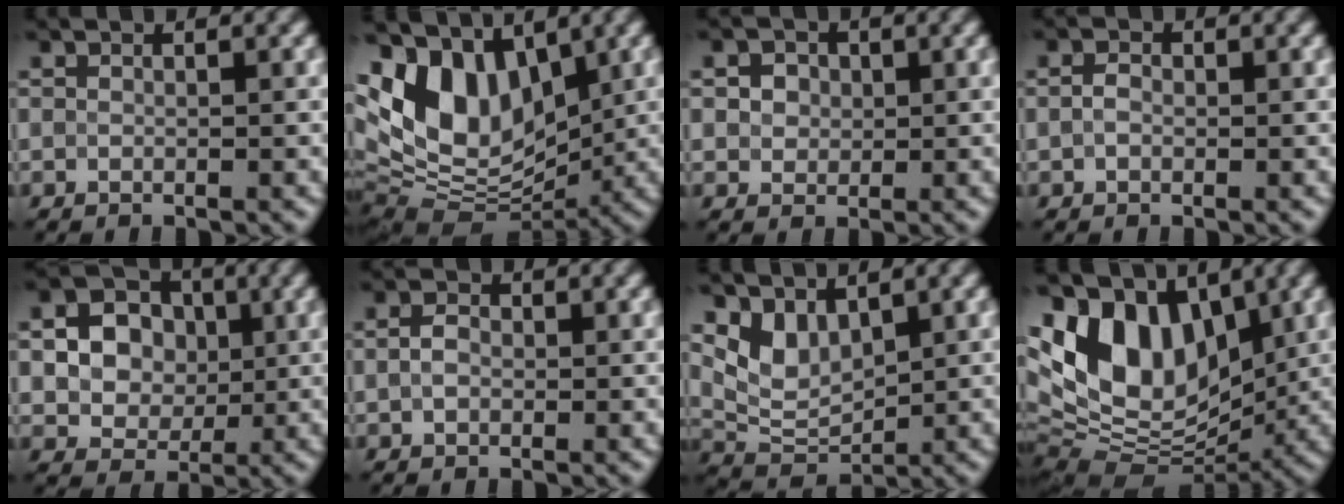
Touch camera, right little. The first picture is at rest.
{"total": 11.1, "force": [3.3, 7.0, 7.9], "torque": [-0.159, 0.012, 0.052]}
{"total": 3.1, "force": [1.0, 2.5, 1.6], "torque": [-0.028, 0.011, 0.008]}
{"total": 1.2, "force": [-0.1, 0.8, 0.9], "torque": [-0.023, 0.006, -0.007]}
{"total": 6.9, "force": [1.0, 5.7, 3.7], "torque": [-0.063, 0.027, 0.005]}
{"total": 1.7, "force": [-0.1, 1.2, 1.3], "torque": [-0.028, 0.007, -0.007]}
{"total": 3.4, "force": [2.0, 1.9, 1.9], "torque": [-0.044, -0.010, 0.042]}
{"total": 12.5, "force": [3.7, 7.8, 9.1], "torque": [-0.174, 0.019, 0.058]}